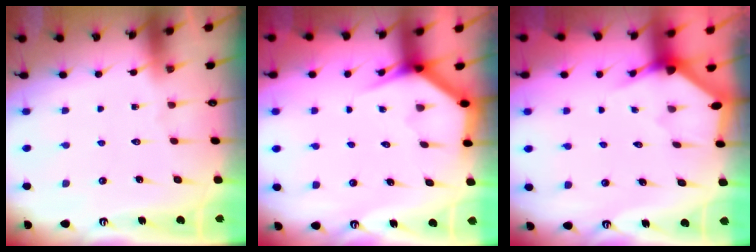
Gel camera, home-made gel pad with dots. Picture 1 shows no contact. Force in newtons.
{"total": 3.6, "press": 3.6, "slide": 0.3}
{"total": 2.8, "press": 2.8, "slide": 0.2}